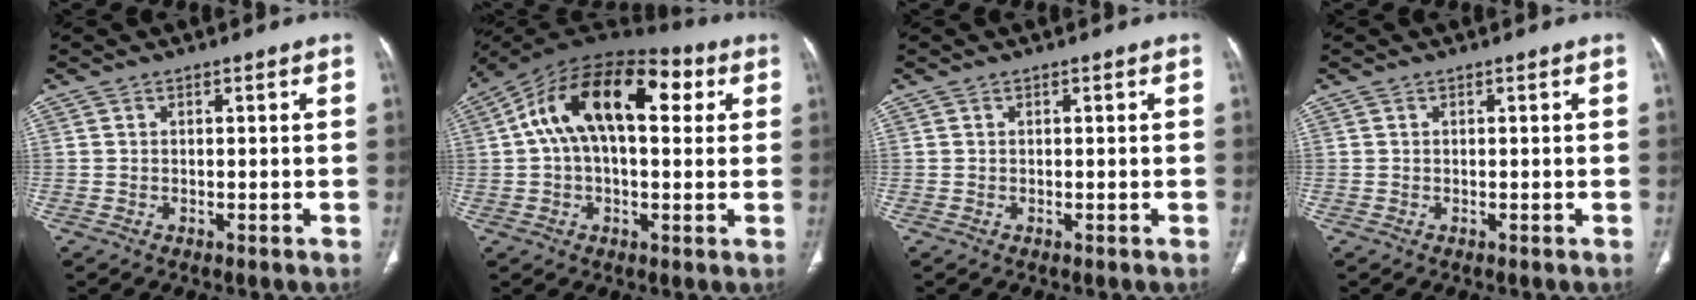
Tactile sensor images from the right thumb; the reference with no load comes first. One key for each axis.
{"total": 20.0, "fx": 5.2, "fy": 10.8, "fz": 16.0, "tx": -0.252, "ty": 0.045, "tz": 0.074}
{"total": 0.0}
{"total": 0.0}